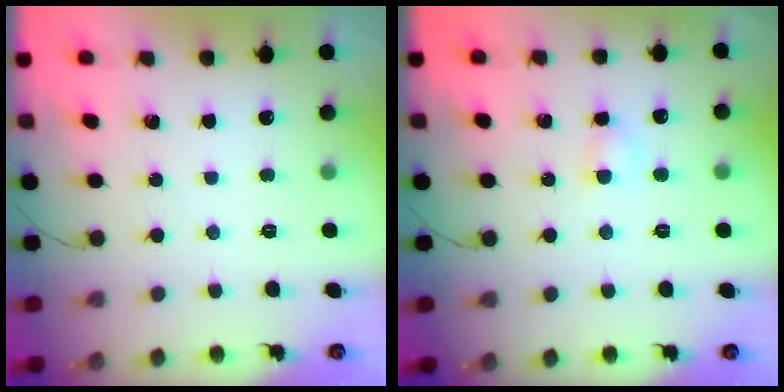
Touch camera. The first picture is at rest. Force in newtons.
{"total": 3.1, "press": 2.9, "slide": 1.1}